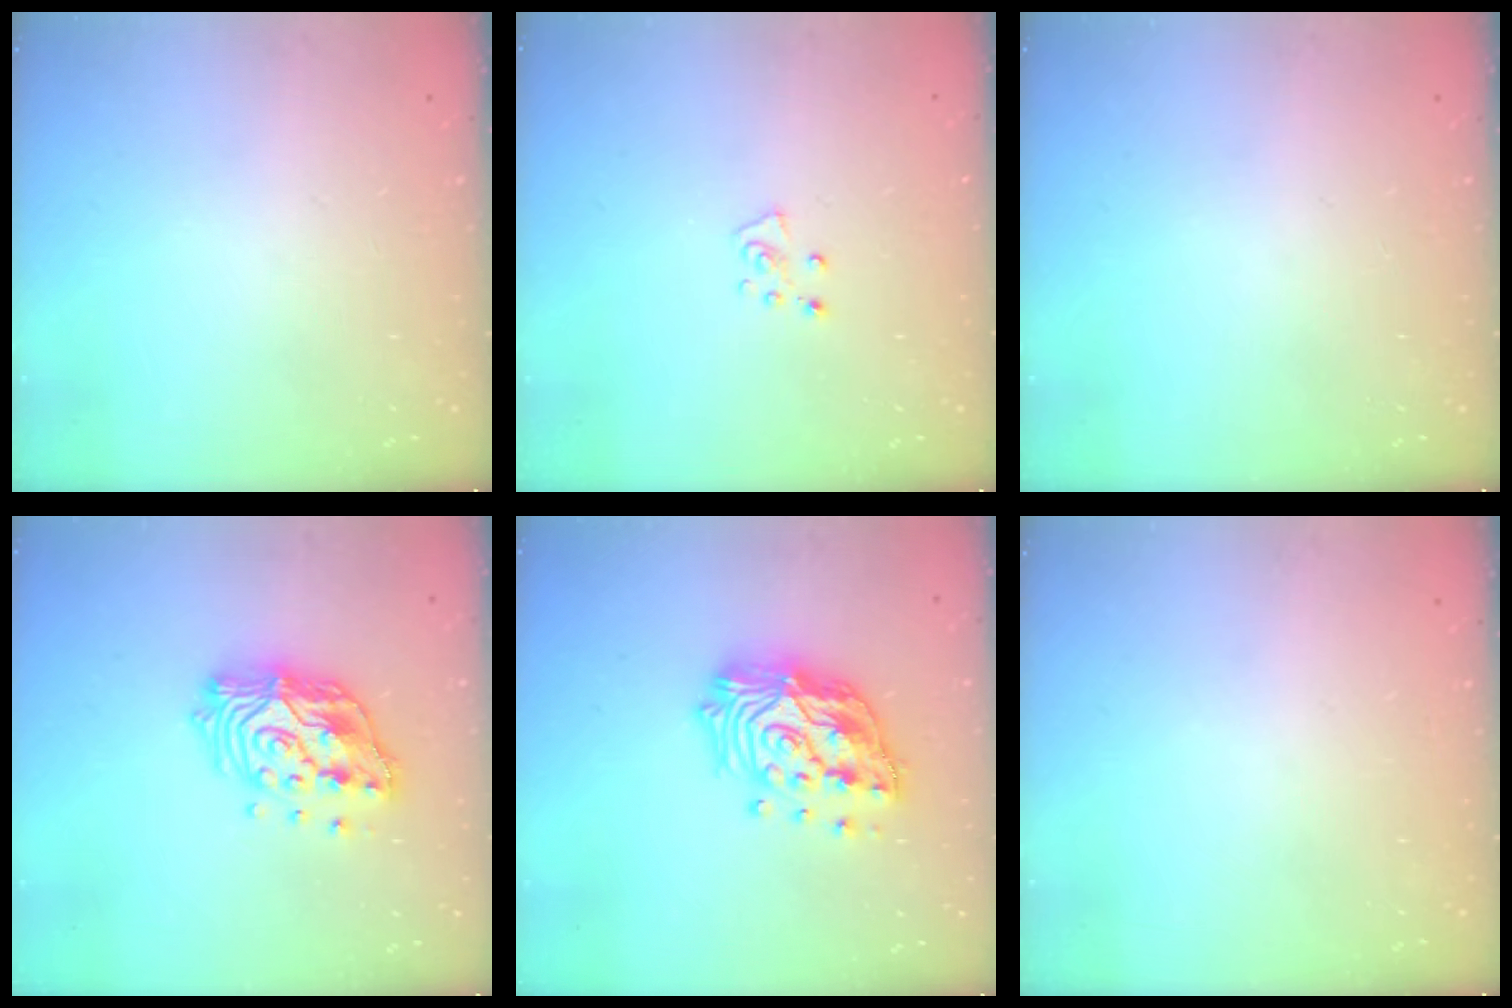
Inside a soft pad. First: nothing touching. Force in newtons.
{"total": 4.7, "press": 4.7, "slide": 0.5}
{"total": 0.0}
{"total": 15.9, "press": 15.8, "slide": 1.5}
{"total": 19.2, "press": 19.1, "slide": 1.9}
{"total": 0.0}